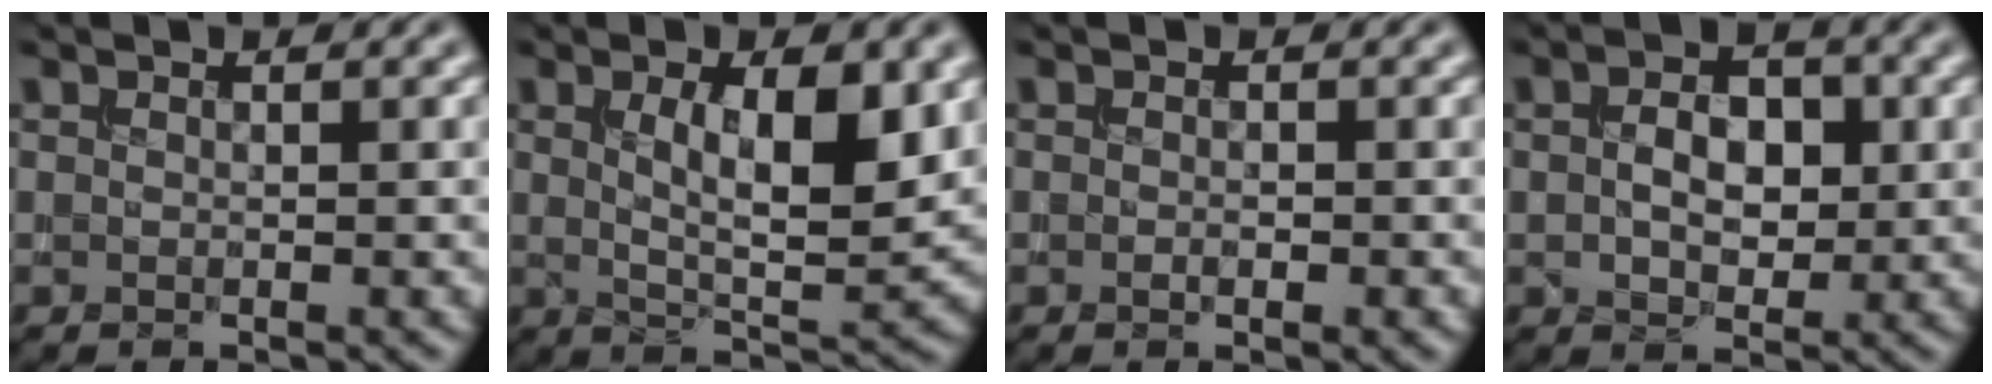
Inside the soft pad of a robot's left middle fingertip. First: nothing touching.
{"total": 6.7, "force": [1.5, 2.2, 6.2], "torque": [-0.102, -0.008, 0.029]}
{"total": 1.0, "force": [-0.4, 0.4, 0.9], "torque": [-0.015, -0.001, -0.003]}
{"total": 4.1, "force": [0.2, 2.5, 3.2], "torque": [-0.060, 0.002, 0.002]}